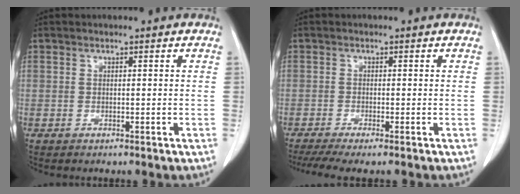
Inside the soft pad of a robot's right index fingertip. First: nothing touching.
{"total": 5.2, "force": [-3.9, 0.1, 3.4], "torque": [-0.056, -0.010, -0.065]}